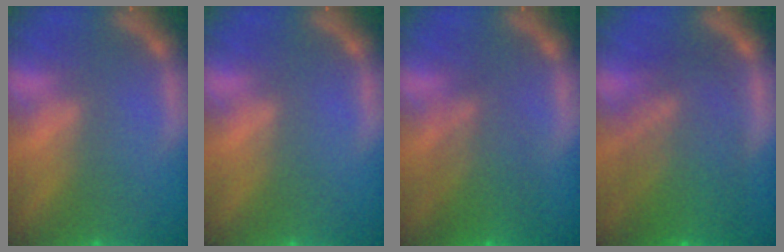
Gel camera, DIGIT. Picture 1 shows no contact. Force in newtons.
{"total": 0.0}
{"total": 5.1}
{"total": 9.0}